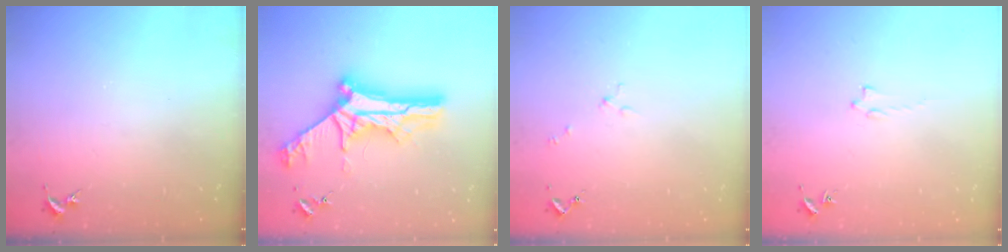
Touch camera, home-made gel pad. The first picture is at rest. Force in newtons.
{"total": 13.8, "press": 13.8, "slide": 1.0}
{"total": 1.7, "press": 1.7, "slide": 0.3}
{"total": 0.8, "press": 0.7, "slide": 0.2}